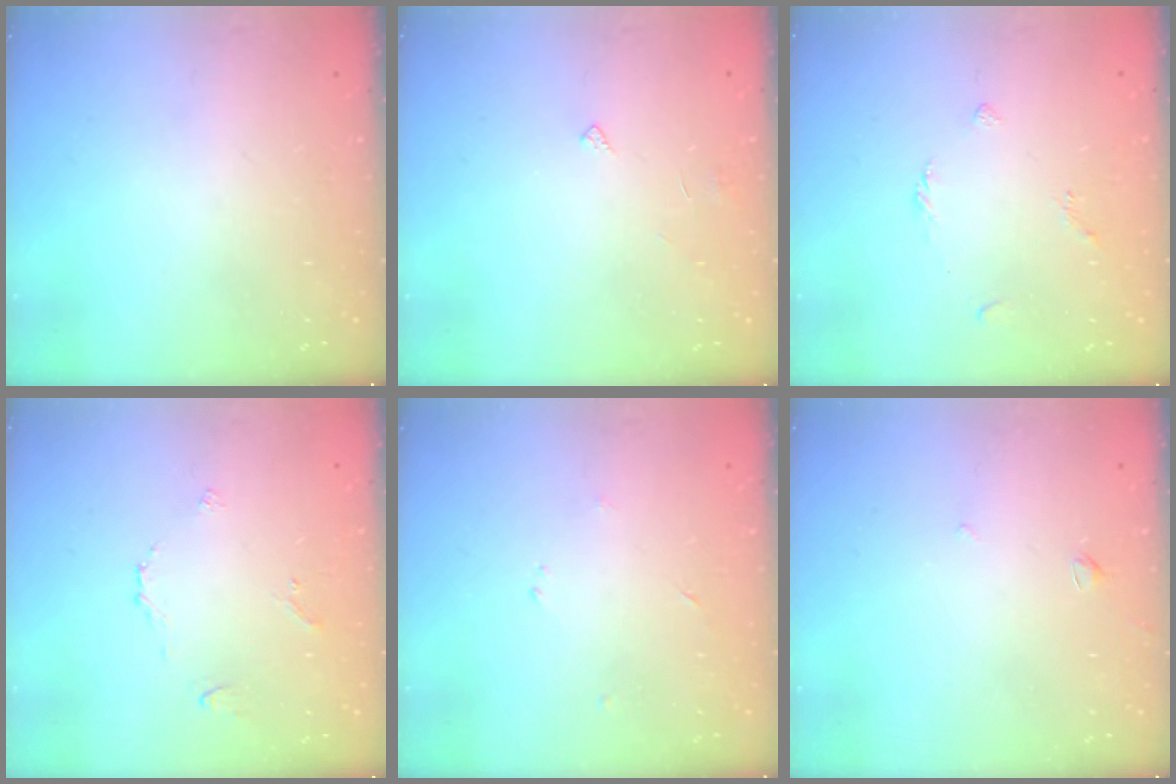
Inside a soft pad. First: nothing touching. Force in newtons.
{"total": 3.7, "press": 3.7, "slide": 0.2}
{"total": 2.1, "press": 2.0, "slide": 0.6}
{"total": 3.6, "press": 3.5, "slide": 0.7}
{"total": 2.4, "press": 2.4, "slide": 0.3}
{"total": 1.7, "press": 1.6, "slide": 0.5}